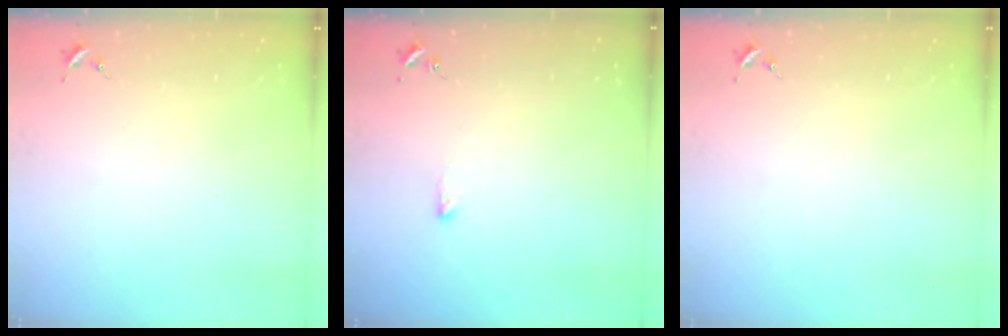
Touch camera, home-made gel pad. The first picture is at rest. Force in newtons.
{"total": 2.7, "press": 2.7, "slide": 0.5}
{"total": 0.0}